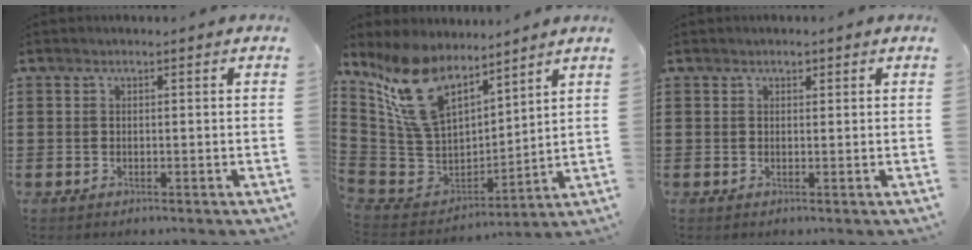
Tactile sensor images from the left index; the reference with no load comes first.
{"total": 12.9, "force": [8.6, 6.6, 7.0], "torque": [-0.203, -0.039, 0.161]}
{"total": 0.8, "force": [0.5, 0.5, 0.4], "torque": [0.000, 0.000, 0.007]}